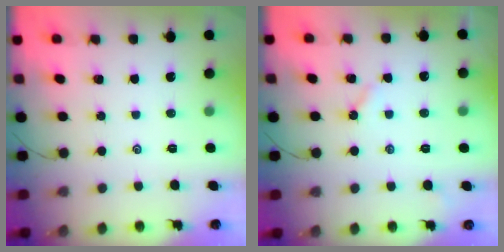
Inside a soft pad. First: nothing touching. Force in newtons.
{"total": 2.6, "press": 2.5, "slide": 0.3}